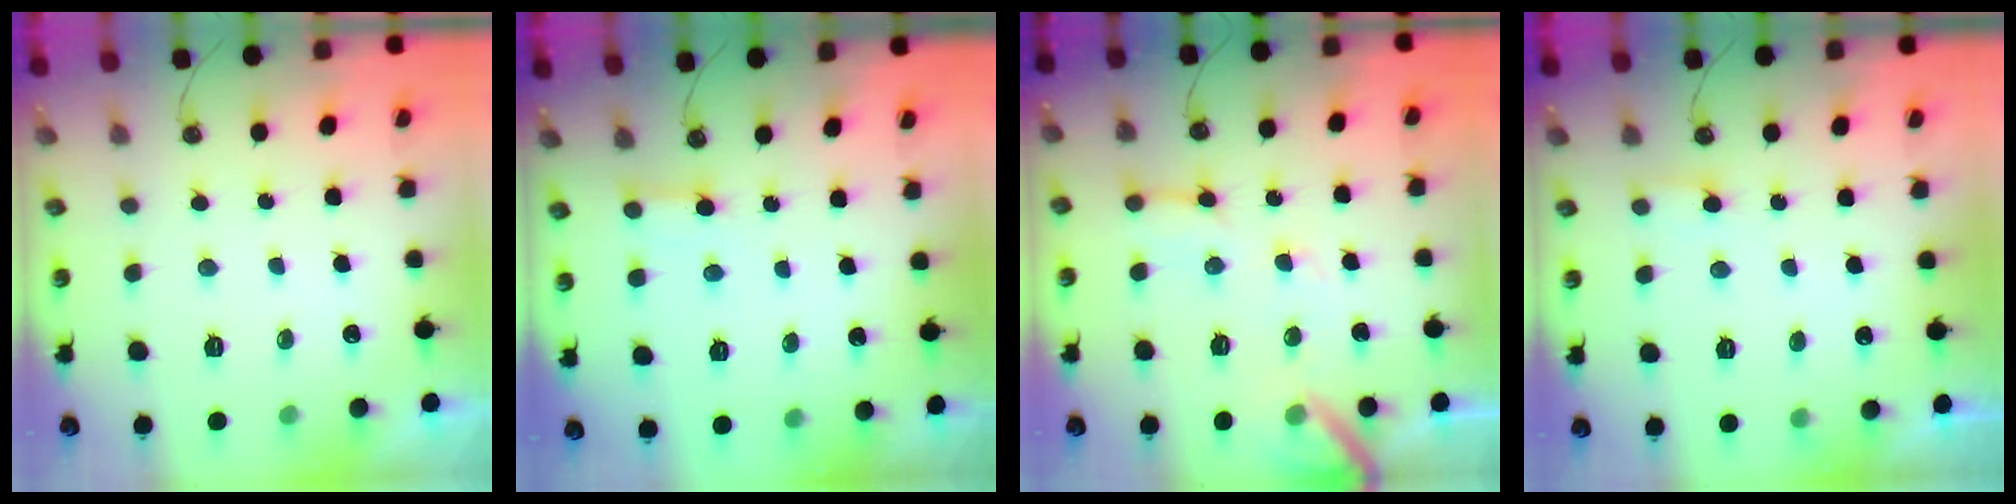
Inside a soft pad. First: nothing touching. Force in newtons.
{"total": 2.4, "press": 2.4, "slide": 0.1}
{"total": 11.5, "press": 11.3, "slide": 1.5}
{"total": 5.1, "press": 5.0, "slide": 0.4}